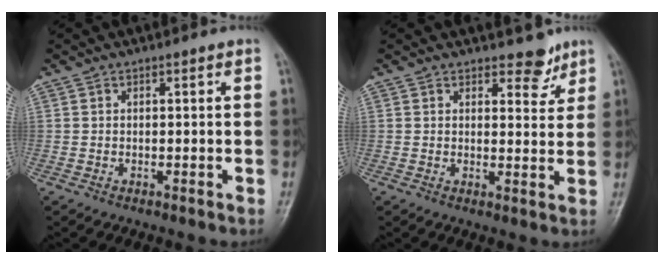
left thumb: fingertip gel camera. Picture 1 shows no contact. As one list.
[{"total": 4.1, "force": [3.3, 2.1, 1.4], "torque": [0.008, -0.023, 0.044]}]